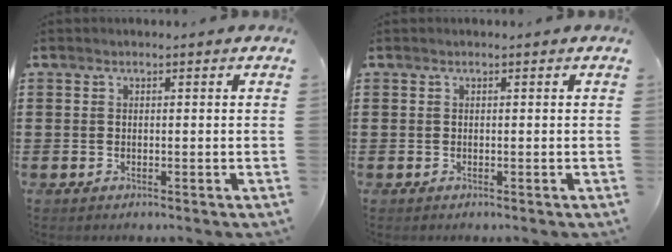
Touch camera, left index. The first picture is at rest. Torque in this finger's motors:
{"motor_torque": [0.00, 0.00, 0.01, 0.00]}